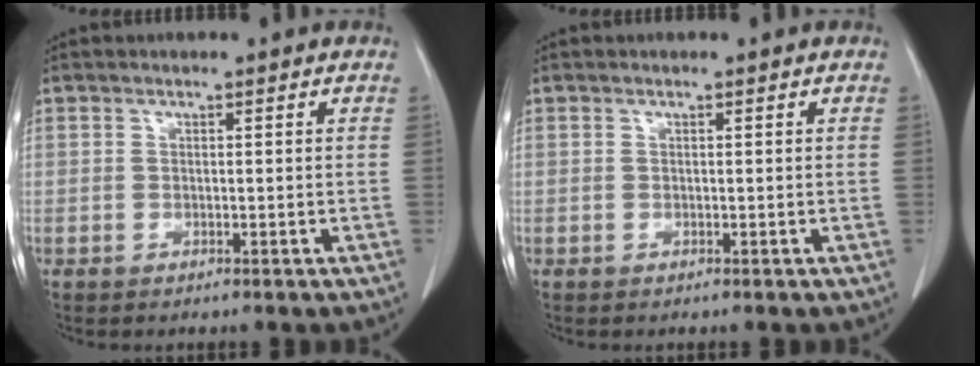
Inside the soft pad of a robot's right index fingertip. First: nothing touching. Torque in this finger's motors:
{"motor_torque": [0.03, 0.00, -0.01, 0.01]}